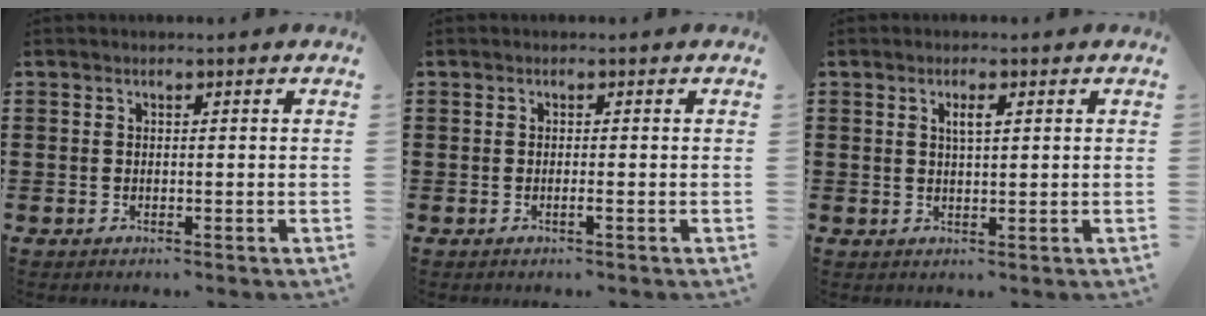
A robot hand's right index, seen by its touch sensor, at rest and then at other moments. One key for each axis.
{"total": 0.7, "fx": -0.3, "fy": 0.0, "fz": 0.7, "tx": -0.012, "ty": -0.003, "tz": -0.005}
{"total": 2.2, "fx": 0.8, "fy": 0.6, "fz": 1.9, "tx": -0.040, "ty": 0.004, "tz": 0.012}